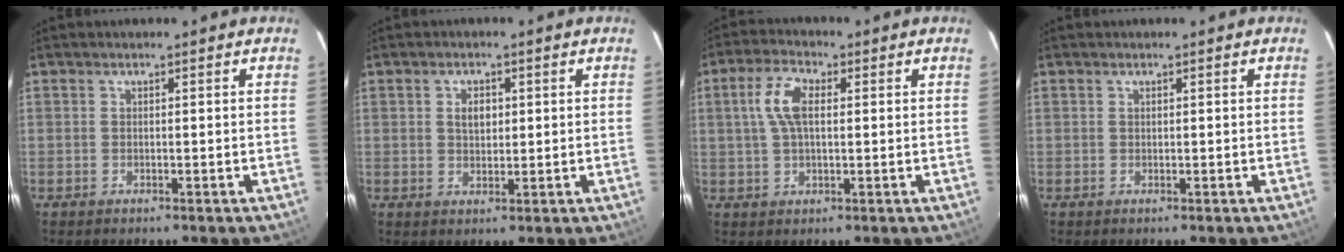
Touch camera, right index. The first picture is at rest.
{"total": 3.1, "force": [0.7, 2.1, 2.3], "torque": [-0.037, 0.007, 0.013]}
{"total": 6.8, "force": [1.4, 3.2, 5.8], "torque": [-0.118, 0.016, 0.028]}
{"total": 0.0}